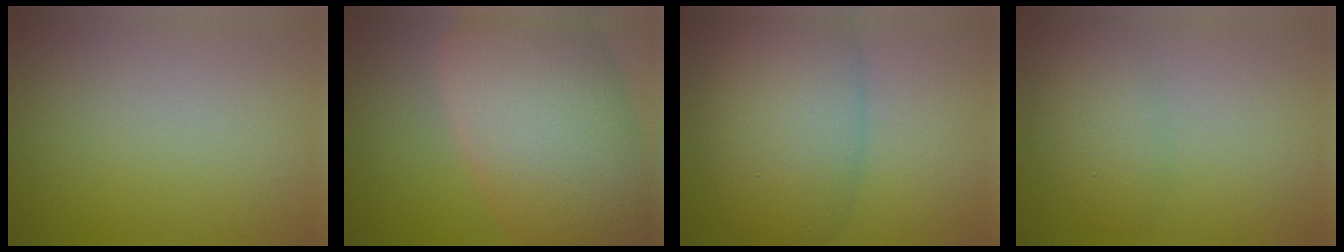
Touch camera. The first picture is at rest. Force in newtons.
{"total": 13.5, "press": 13.4, "slide": 0.7}
{"total": 9.4, "press": 9.4, "slide": 0.2}
{"total": 2.8, "press": 2.8, "slide": 0.0}